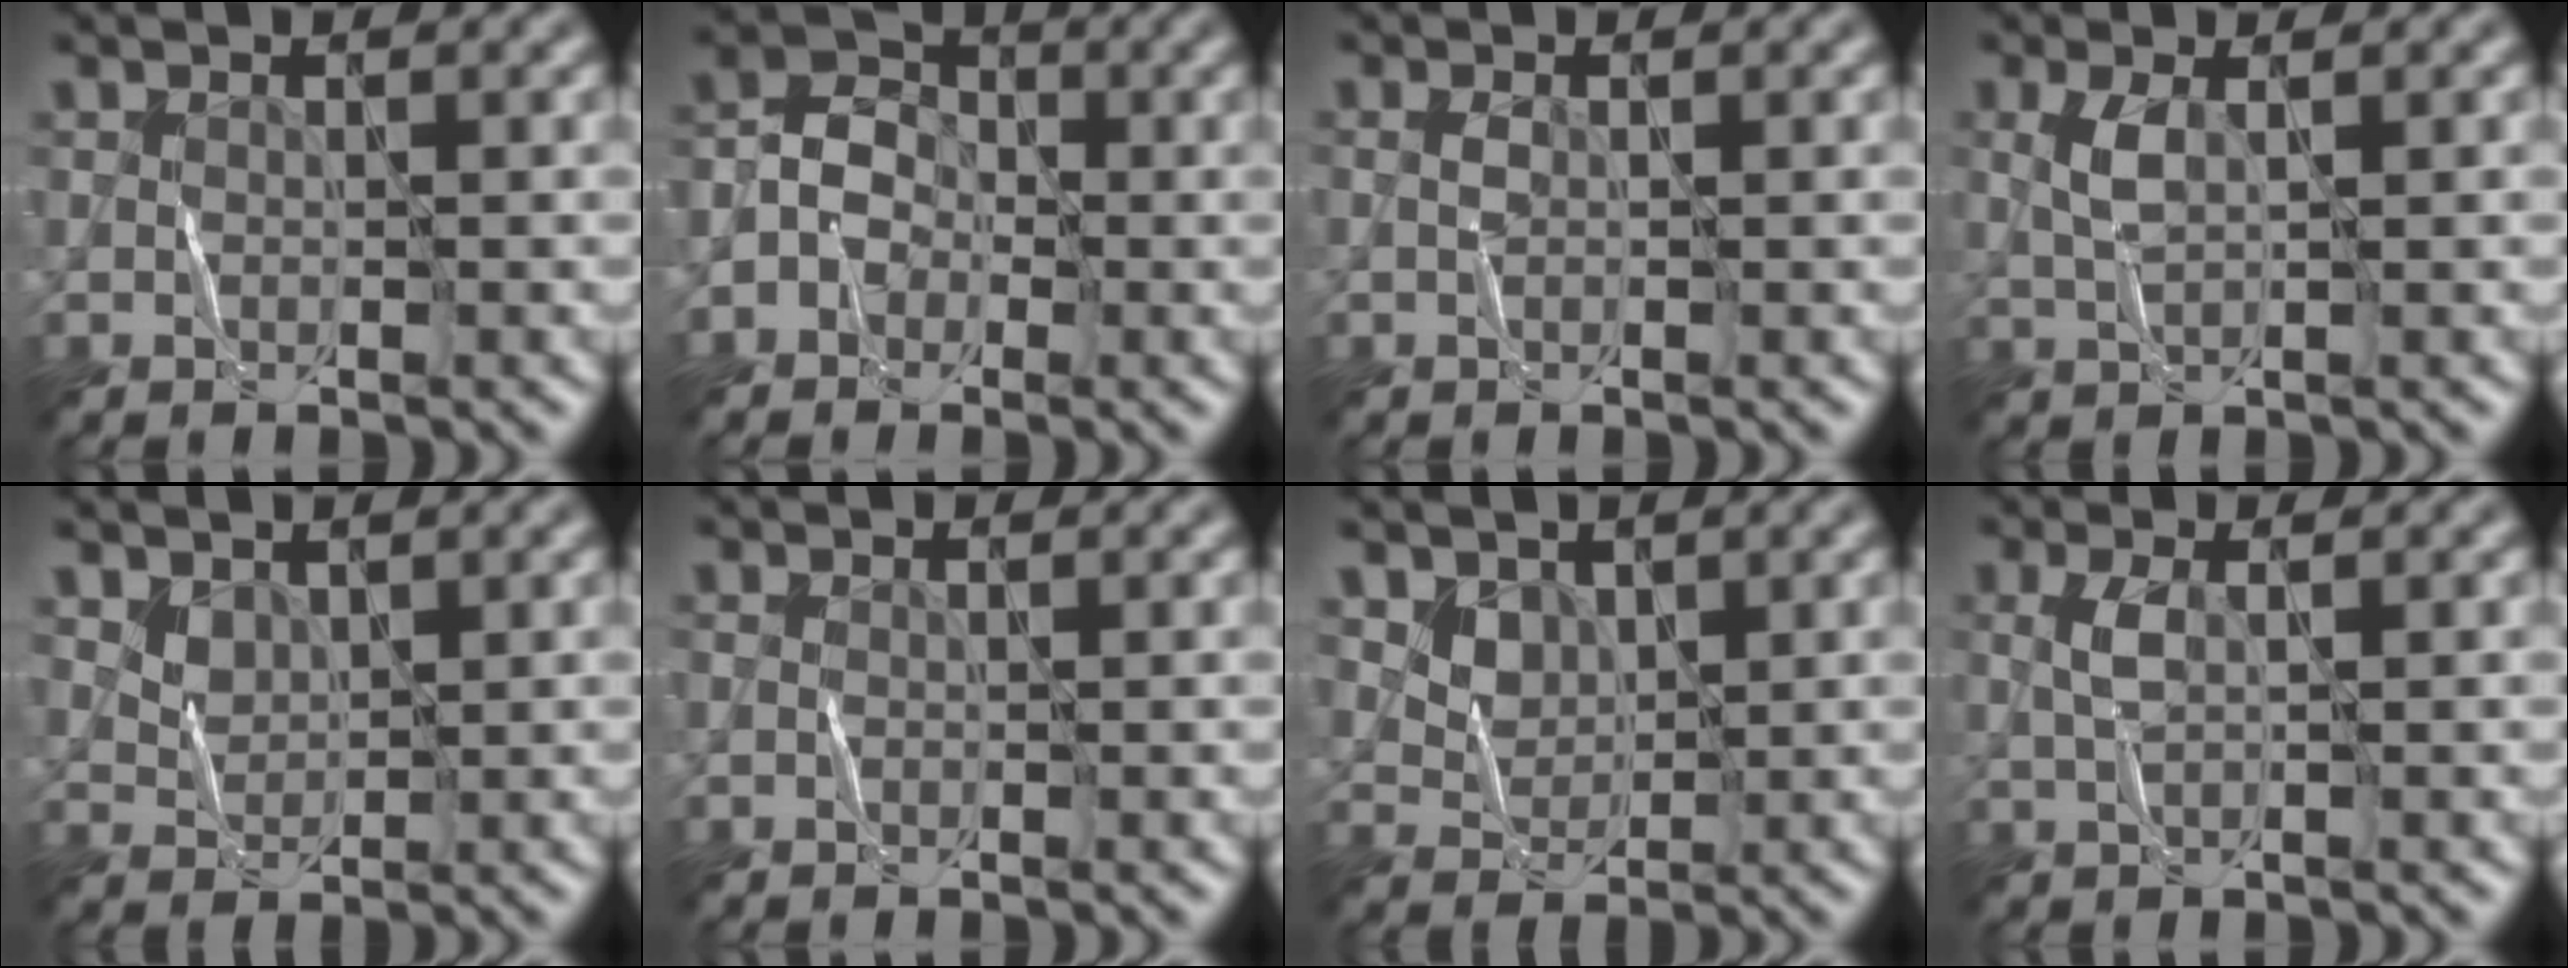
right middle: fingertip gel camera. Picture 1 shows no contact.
{"total": 2.9, "force": [-1.2, 2.3, 1.3], "torque": [-0.019, 0.014, -0.030]}
{"total": 0.8, "force": [0.0, 0.3, 0.7], "torque": [-0.019, 0.001, 0.000]}
{"total": 2.1, "force": [0.5, 0.6, 1.9], "torque": [-0.047, 0.005, 0.010]}
{"total": 1.7, "force": [1.2, 1.1, 0.6], "torque": [-0.015, -0.004, 0.029]}
{"total": 0.0}
{"total": 2.7, "force": [1.6, 1.9, 1.0], "torque": [-0.030, -0.021, 0.048]}
{"total": 1.7, "force": [0.3, 0.4, 1.6], "torque": [-0.038, 0.006, 0.006]}